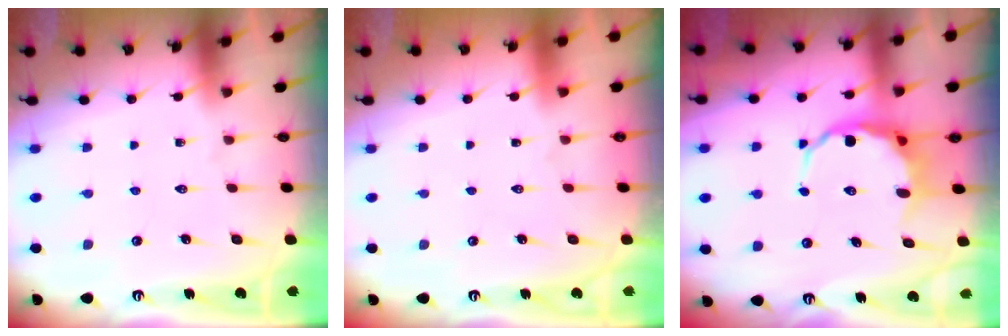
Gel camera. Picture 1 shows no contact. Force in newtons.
{"total": 1.6, "press": 1.6, "slide": 0.1}
{"total": 8.2, "press": 8.0, "slide": 1.8}